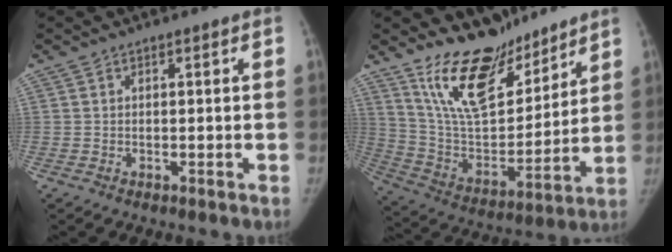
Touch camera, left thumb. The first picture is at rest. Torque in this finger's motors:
{"motor_torque": [0.32, 0.13, 1.49, -1.31, 0.18]}